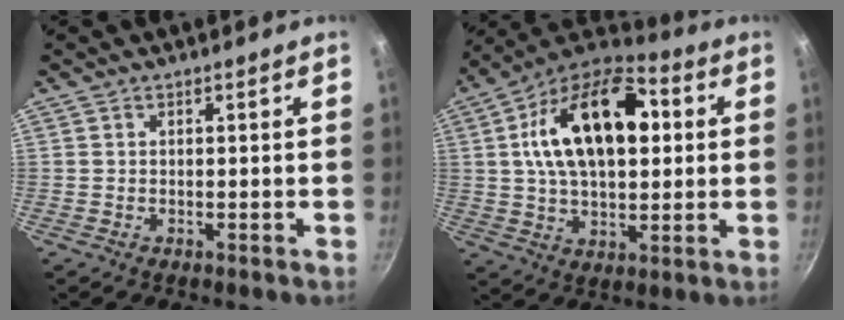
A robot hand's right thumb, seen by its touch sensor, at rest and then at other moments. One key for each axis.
{"total": 22.5, "fx": 4.4, "fy": 13.2, "fz": 17.7, "tx": -0.281, "ty": 0.018, "tz": 0.055}